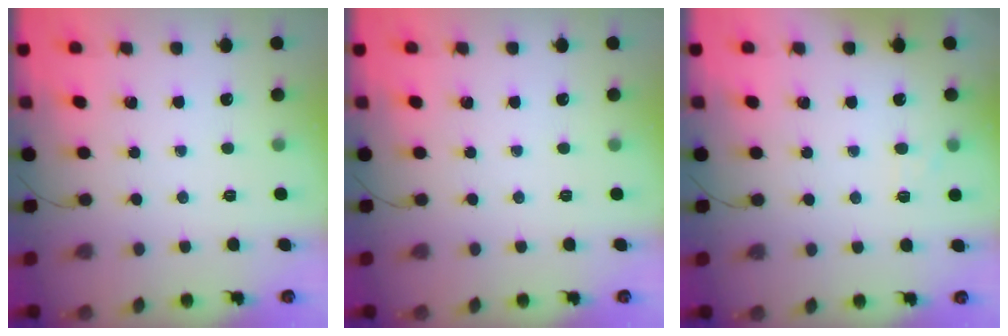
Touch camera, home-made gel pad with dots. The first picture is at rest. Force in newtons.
{"total": 0.0}
{"total": 4.6, "press": 4.3, "slide": 1.5}